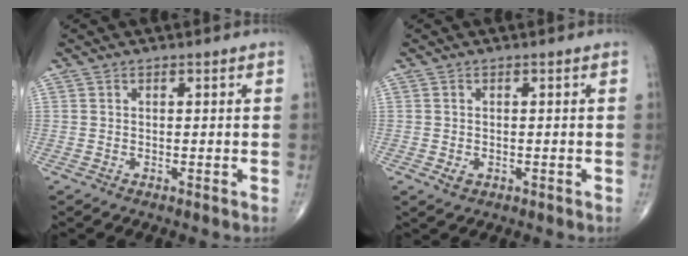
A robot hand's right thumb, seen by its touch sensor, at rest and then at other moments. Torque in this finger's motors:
{"motor_torque": [2.29, 1.33, -0.04, -0.13, -0.02]}